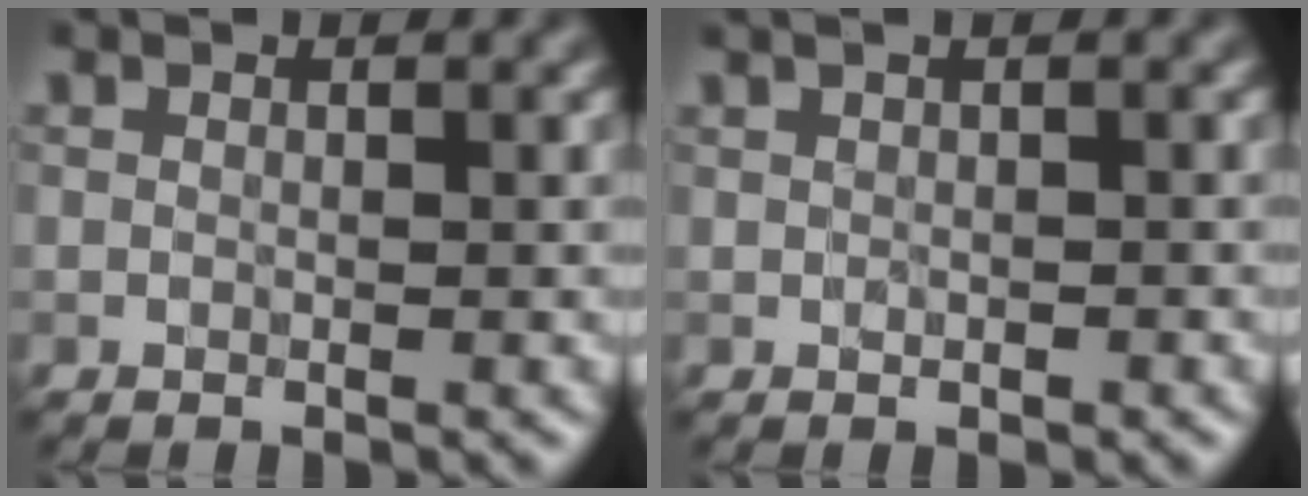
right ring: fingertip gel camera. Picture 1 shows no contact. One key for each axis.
{"total": 1.7, "fx": 0.7, "fy": 0.8, "fz": 1.3, "tx": -0.018, "ty": 0.001, "tz": 0.008}